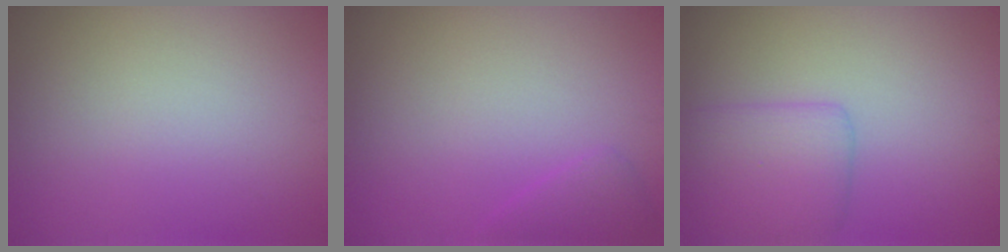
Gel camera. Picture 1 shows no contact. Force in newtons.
{"total": 1.4, "press": 1.4, "slide": 0.1}
{"total": 3.4, "press": 3.4, "slide": 0.2}